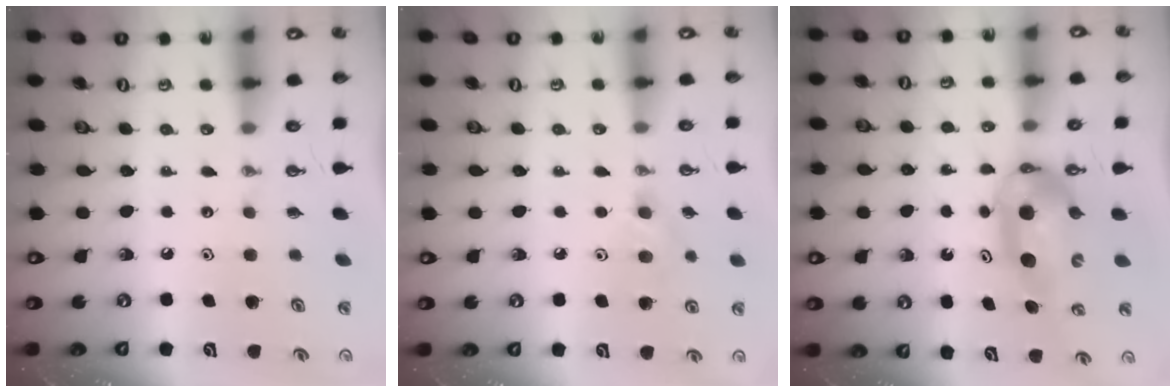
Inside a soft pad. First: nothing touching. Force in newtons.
{"total": 8.3, "press": 7.3, "slide": 4.0}
{"total": 8.1, "press": 8.0, "slide": 1.0}